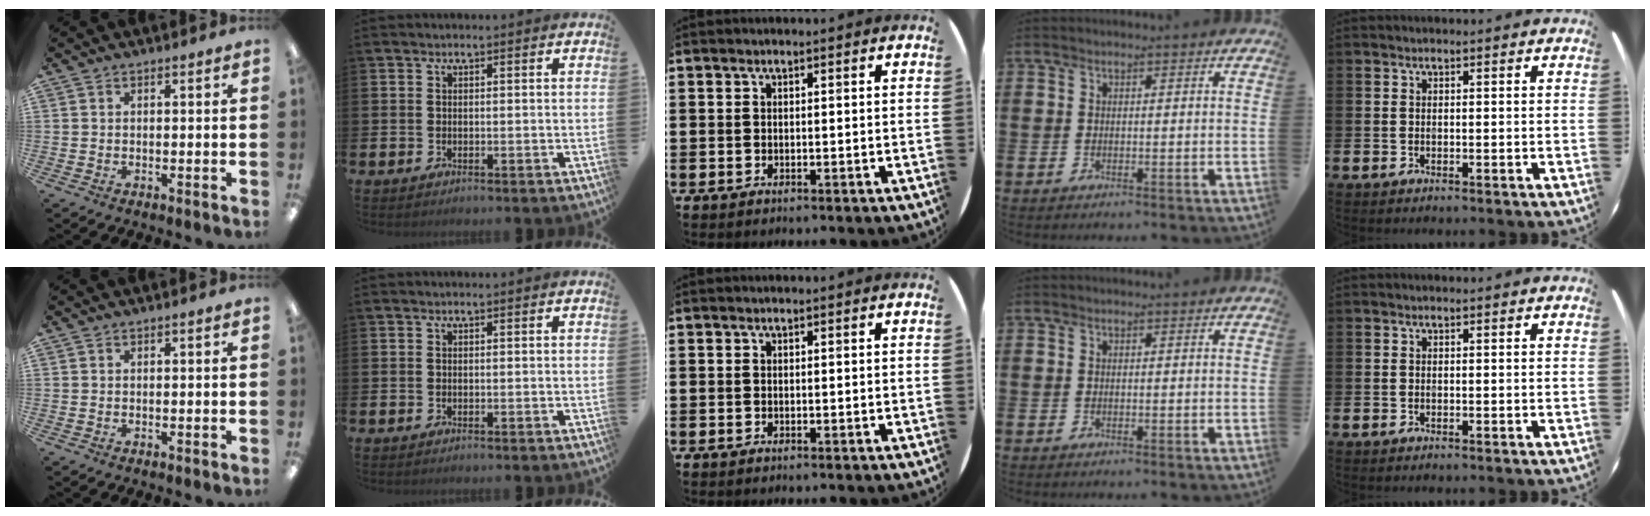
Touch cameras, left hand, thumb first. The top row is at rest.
{}